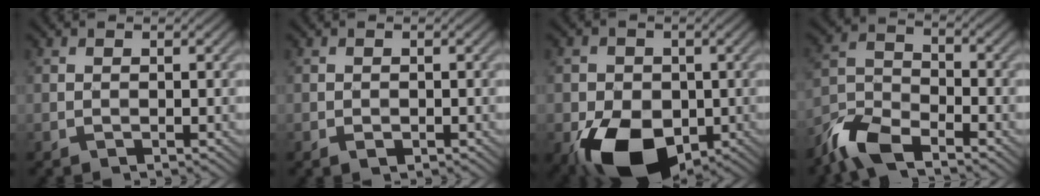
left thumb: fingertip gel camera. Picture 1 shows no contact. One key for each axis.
{"total": 0.9, "fx": -0.5, "fy": 0.6, "fz": 0.4, "tx": -0.006, "ty": -0.002, "tz": -0.007}
{"total": 12.1, "fx": -4.4, "fy": 8.3, "fz": 7.6, "tx": -0.137, "ty": -0.034, "tz": -0.077}
{"total": 7.5, "fx": -6.1, "fy": 2.5, "fz": 3.7, "tx": -0.081, "ty": -0.008, "tz": -0.139}